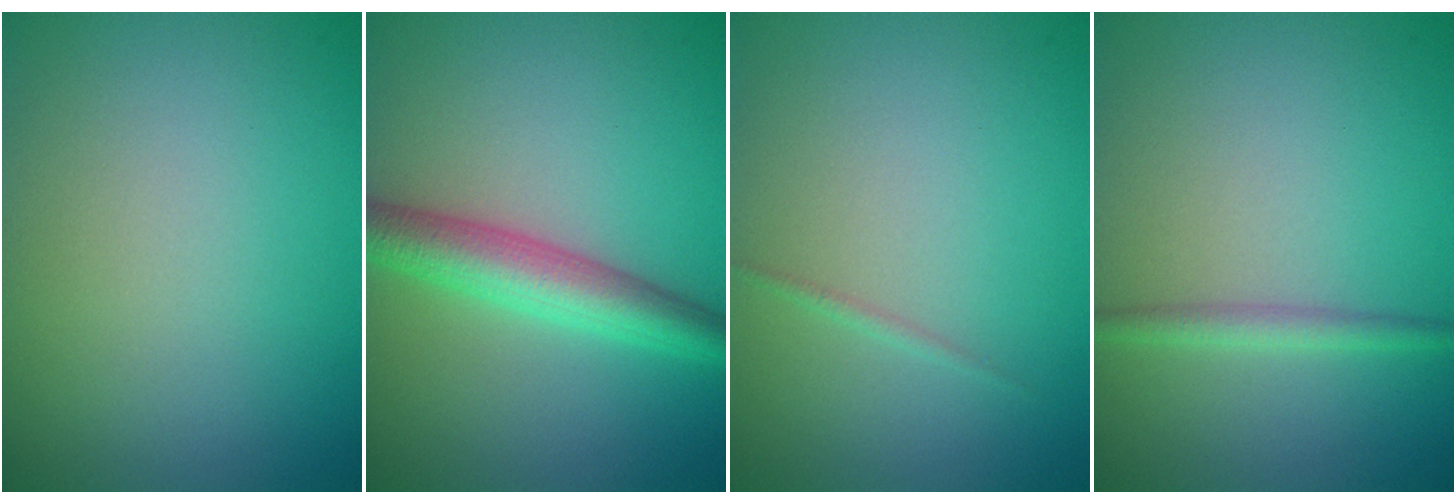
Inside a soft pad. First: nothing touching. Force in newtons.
{"total": 4.8, "press": 4.8, "slide": 0.1}
{"total": 0.5, "press": 0.5, "slide": 0.0}
{"total": 1.7, "press": 1.7, "slide": 0.1}